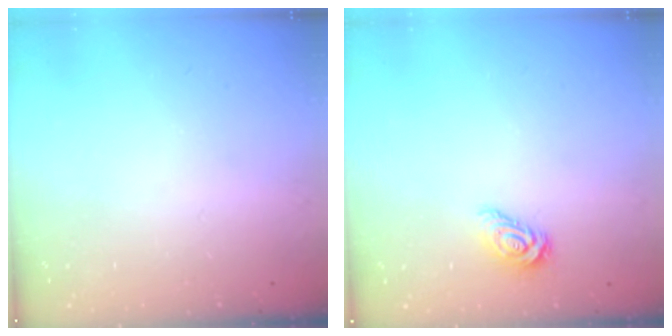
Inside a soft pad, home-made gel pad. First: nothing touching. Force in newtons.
{"total": 5.1, "press": 5.1, "slide": 0.3}